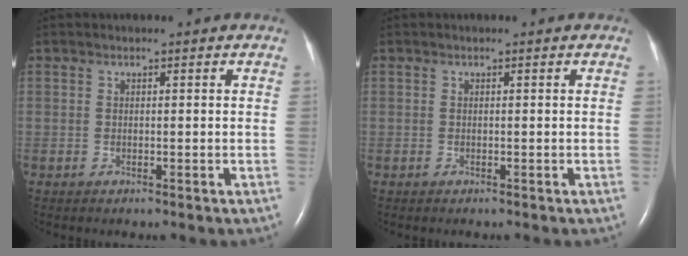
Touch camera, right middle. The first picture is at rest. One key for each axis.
{"total": 0.0}